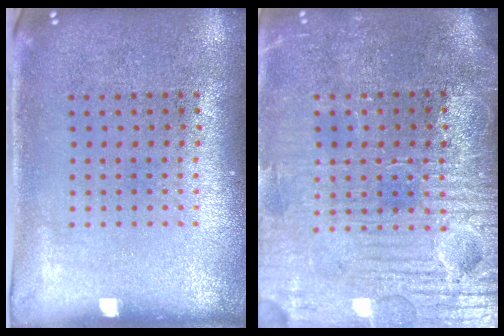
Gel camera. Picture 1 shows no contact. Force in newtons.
{"total": 4.1, "press": 3.8, "slide": 1.5}